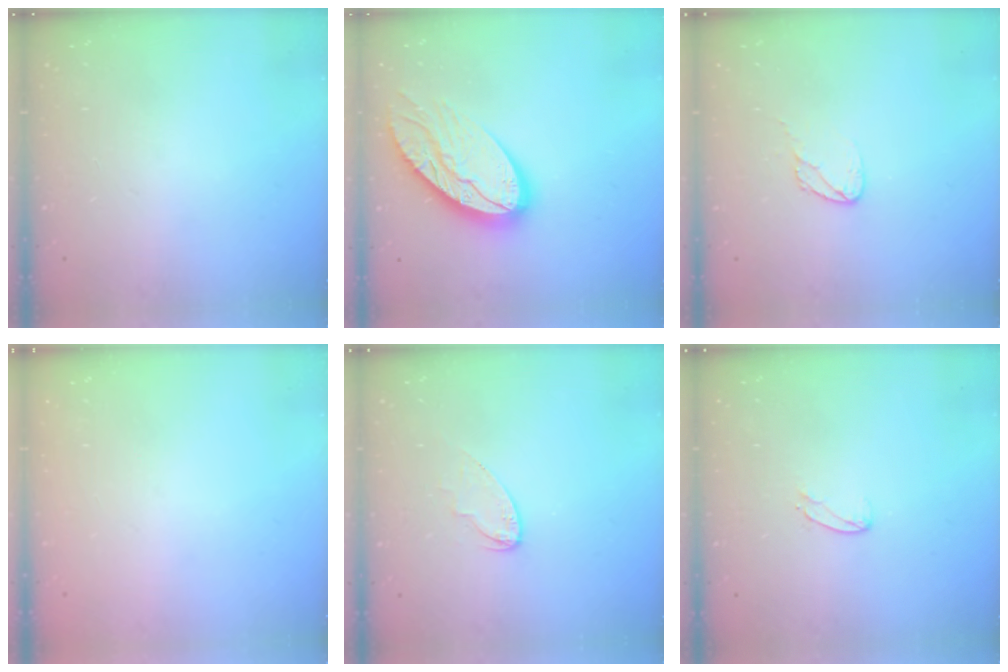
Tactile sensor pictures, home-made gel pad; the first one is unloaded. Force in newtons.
{"total": 15.7, "press": 15.7, "slide": 1.0}
{"total": 5.2, "press": 5.2, "slide": 0.4}
{"total": 0.0}
{"total": 5.3, "press": 5.3, "slide": 0.5}
{"total": 4.0, "press": 4.0, "slide": 0.2}